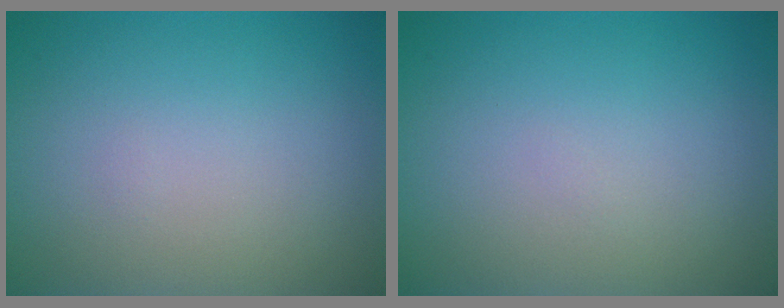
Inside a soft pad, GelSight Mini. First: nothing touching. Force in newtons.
{"total": 0.0}